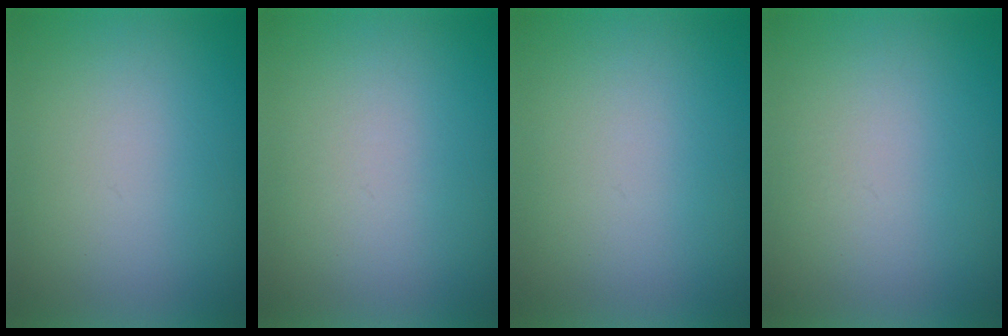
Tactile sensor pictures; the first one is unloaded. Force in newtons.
{"total": 1.2}
{"total": 0.0}
{"total": 1.0}